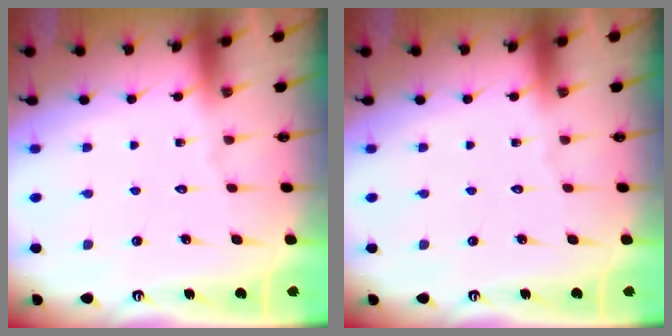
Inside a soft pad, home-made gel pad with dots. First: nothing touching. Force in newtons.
{"total": 0.0}